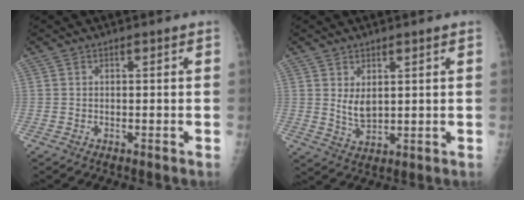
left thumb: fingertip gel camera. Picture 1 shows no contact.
{"total": 4.1, "force": [1.4, 2.1, 3.2], "torque": [-0.052, -0.019, 0.035]}